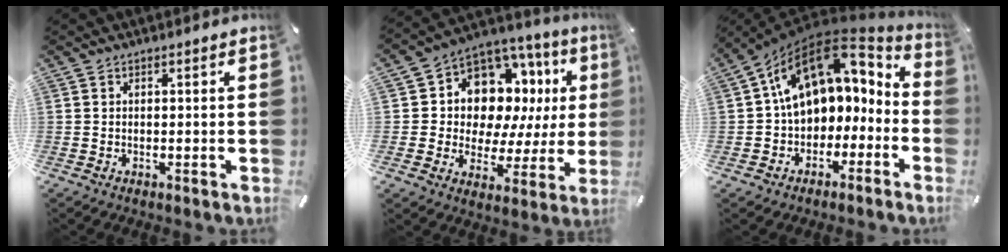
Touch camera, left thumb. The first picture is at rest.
{"total": 11.7, "force": [5.8, 8.8, 5.2], "torque": [-0.087, -0.065, 0.107]}
{"total": 16.5, "force": [5.8, 12.0, 9.8], "torque": [-0.177, -0.036, 0.103]}